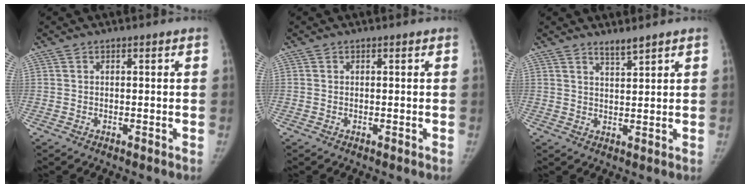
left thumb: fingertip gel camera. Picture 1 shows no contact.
{"total": 0.0}
{"total": 2.5, "force": [2.3, 0.1, 1.1], "torque": [-0.016, -0.021, 0.042]}